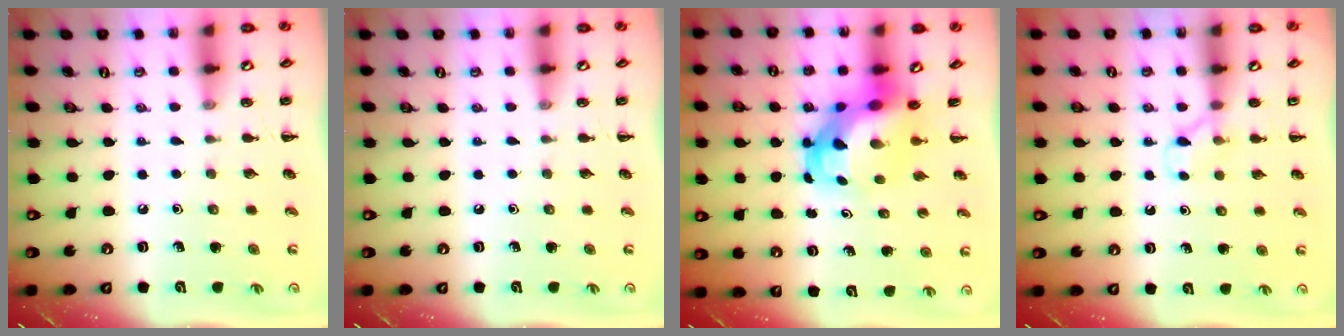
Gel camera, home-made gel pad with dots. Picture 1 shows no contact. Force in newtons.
{"total": 0.0}
{"total": 6.4, "press": 6.1, "slide": 1.9}
{"total": 3.3, "press": 3.2, "slide": 1.0}